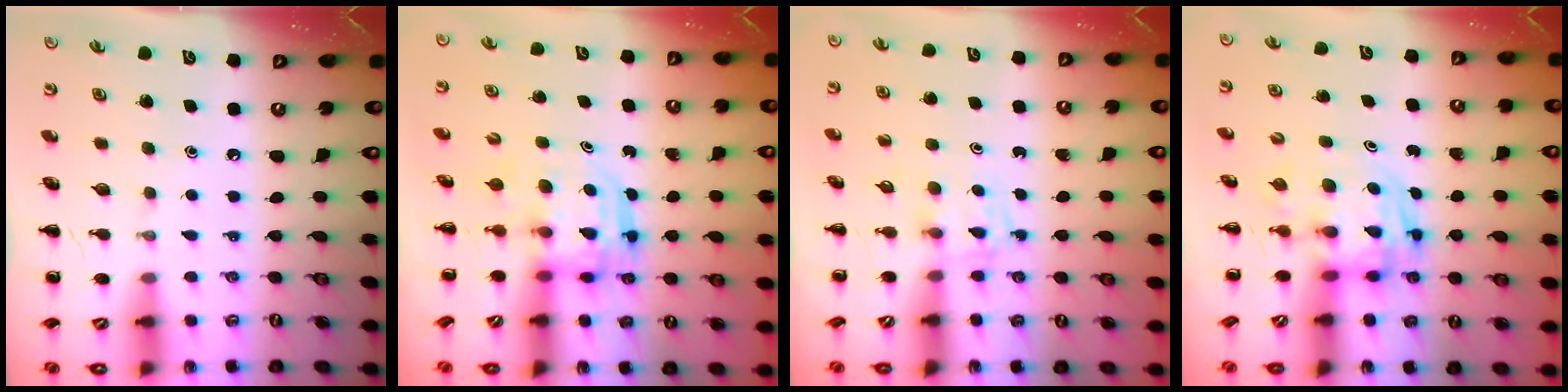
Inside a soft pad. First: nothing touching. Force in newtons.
{"total": 3.1, "press": 3.1, "slide": 0.2}
{"total": 3.2, "press": 2.9, "slide": 1.4}
{"total": 2.8, "press": 2.8, "slide": 0.5}